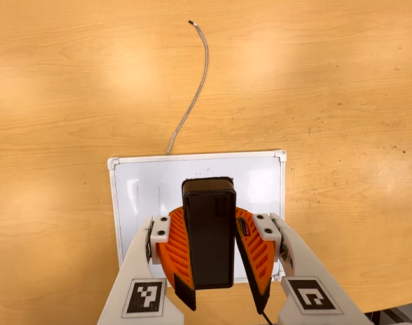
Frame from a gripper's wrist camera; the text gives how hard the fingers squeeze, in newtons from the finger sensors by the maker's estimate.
{"total": 9.7, "left": 10.0, "right": 9.4}